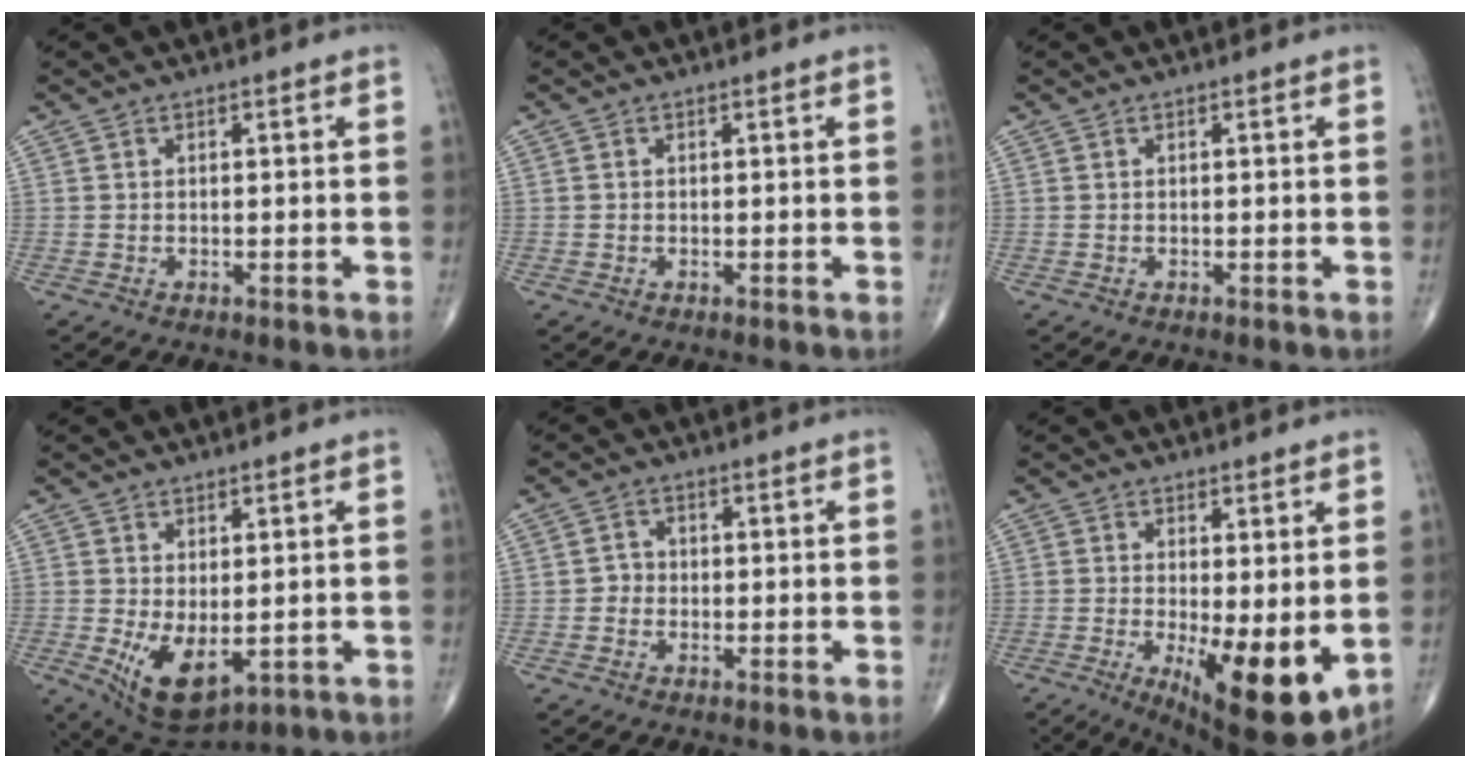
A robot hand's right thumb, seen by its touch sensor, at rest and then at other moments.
{"total": 0.0}
{"total": 0.0}
{"total": 9.2, "force": [-1.5, 4.9, 7.6], "torque": [-0.120, -0.015, -0.003]}
{"total": 2.3, "force": [-0.5, 2.1, 0.7], "torque": [0.002, 0.008, -0.016]}
{"total": 12.5, "force": [-2.2, 4.2, 11.6], "torque": [-0.170, -0.030, -0.020]}